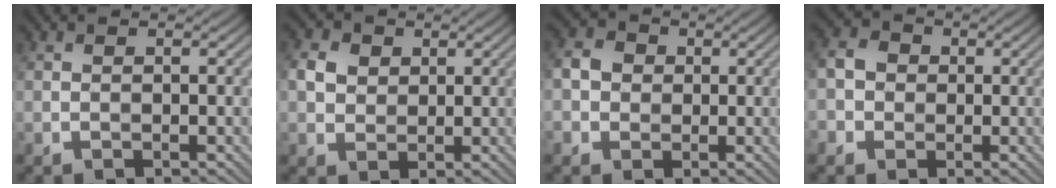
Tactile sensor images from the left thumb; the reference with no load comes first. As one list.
[{"total": 3.5, "force": [1.2, 2.9, 1.7], "torque": [-0.044, 0.005, 0.022]}, {"total": 3.3, "force": [0.0, 3.1, 1.3], "torque": [-0.035, 0.005, -0.004]}, {"total": 3.5, "force": [-0.5, 3.2, 1.1], "torque": [-0.032, 0.004, -0.015]}]